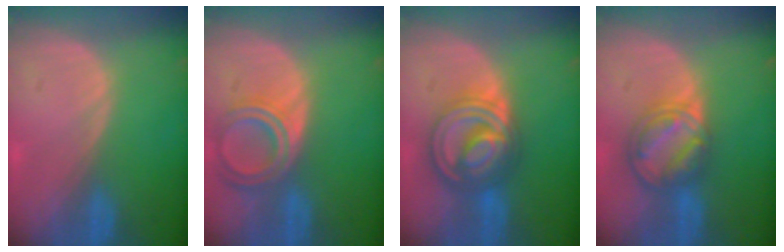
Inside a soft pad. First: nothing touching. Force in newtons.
{"total": 6.7, "press": 6.0, "slide": 2.8}
{"total": 9.2, "press": 9.2, "slide": 0.6}
{"total": 8.2, "press": 7.0, "slide": 4.3}